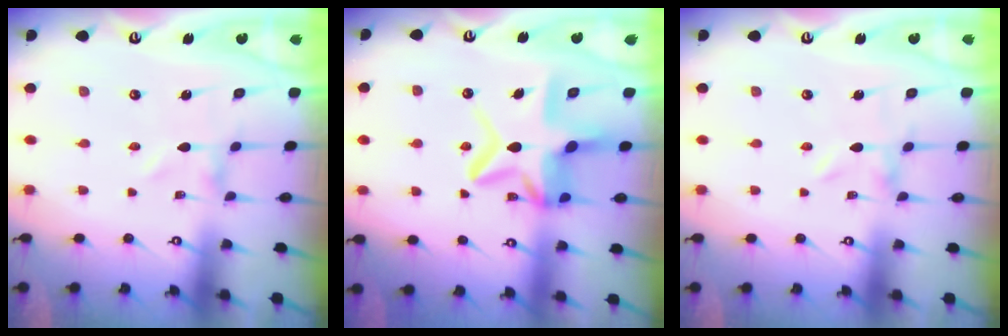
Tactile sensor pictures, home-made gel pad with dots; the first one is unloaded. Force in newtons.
{"total": 14.7, "press": 14.6, "slide": 1.5}
{"total": 0.0}